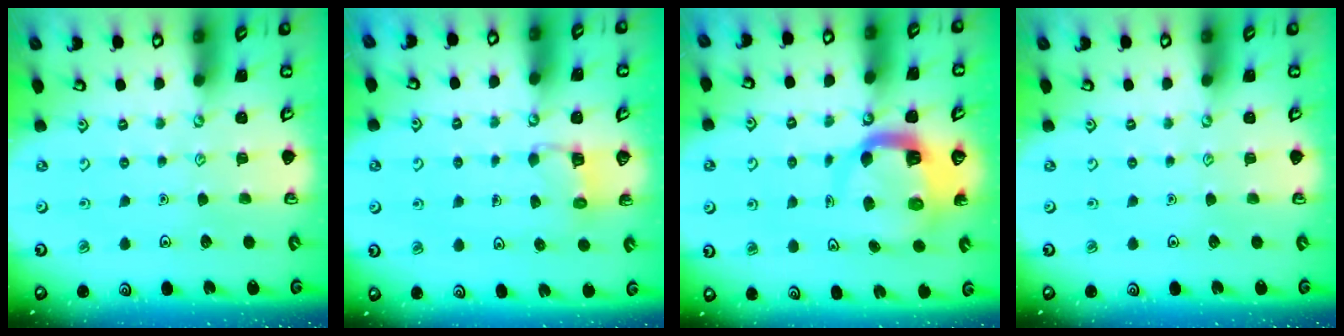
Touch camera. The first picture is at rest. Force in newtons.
{"total": 3.7, "press": 3.7, "slide": 0.4}
{"total": 9.0, "press": 8.9, "slide": 1.4}
{"total": 0.0}